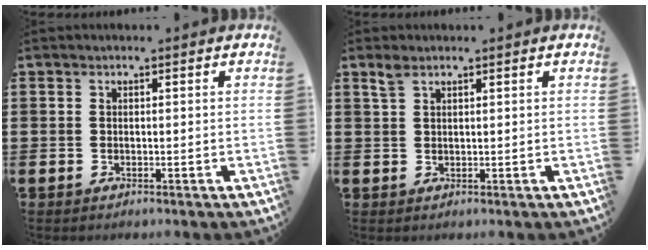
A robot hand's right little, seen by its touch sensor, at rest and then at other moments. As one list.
[{"total": 0.9, "force": [0.3, 0.3, 0.8], "torque": [-0.019, 0.005, 0.005]}]